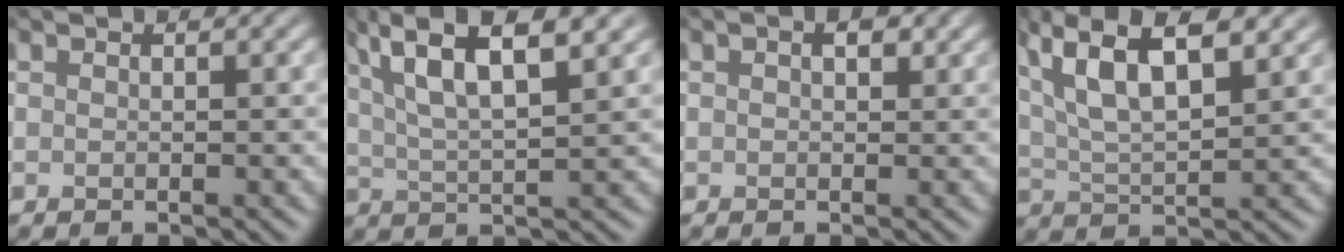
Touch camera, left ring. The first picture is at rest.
{"total": 7.8, "force": [4.5, 1.8, 6.1], "torque": [-0.113, 0.016, 0.082]}
{"total": 1.5, "force": [0.6, 0.7, 1.2], "torque": [-0.017, 0.003, 0.008]}
{"total": 8.7, "force": [4.5, 3.1, 6.8], "torque": [-0.118, 0.021, 0.072]}